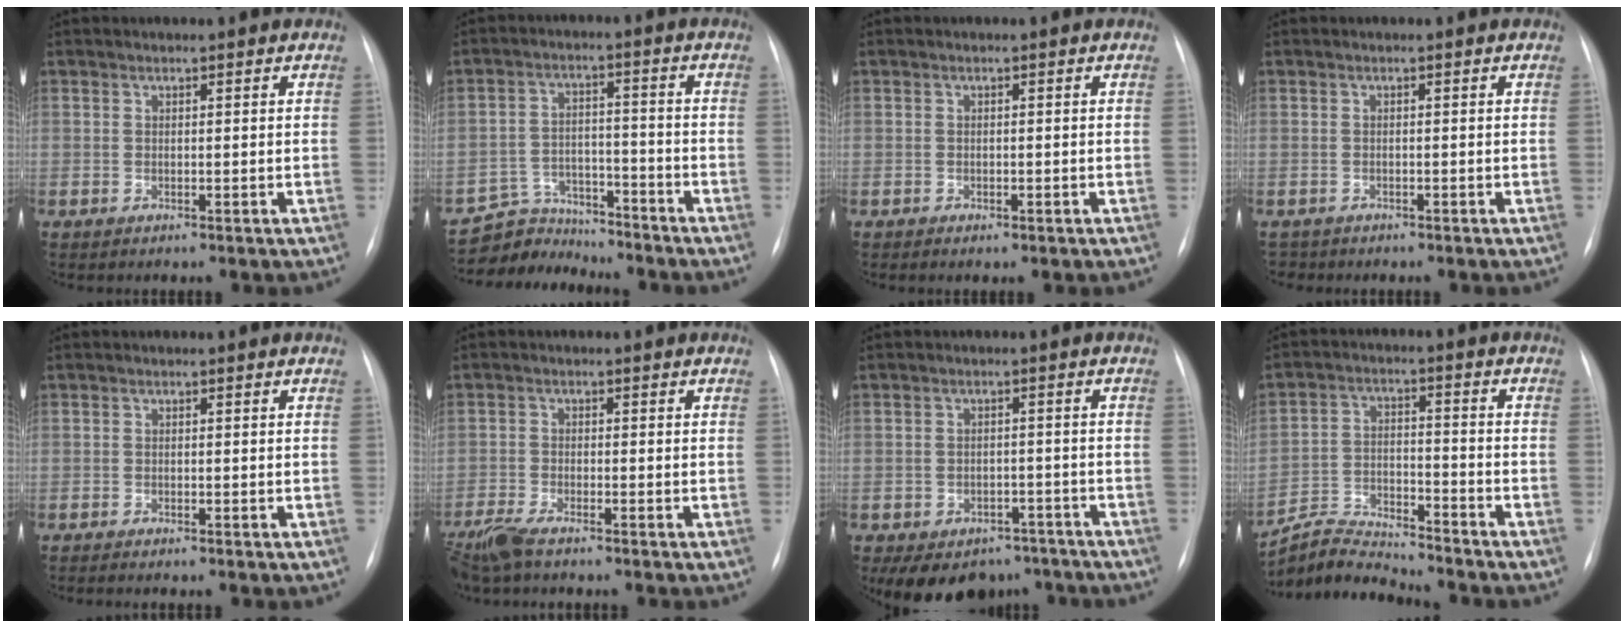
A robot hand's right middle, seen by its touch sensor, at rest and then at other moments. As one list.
[{"total": 7.6, "force": [-7.2, 2.2, -0.8], "torque": [0.015, 0.025, -0.125]}, {"total": 0.8, "force": [-0.5, 0.4, 0.5], "torque": [-0.009, 0.000, -0.005]}, {"total": 1.5, "force": [-1.3, 0.7, -0.2], "torque": [0.001, -0.002, -0.020]}, {"total": 1.8, "force": [-1.5, 0.0, 1.0], "torque": [-0.010, -0.002, -0.017]}, {"total": 5.0, "force": [-4.2, 0.8, 2.7], "torque": [-0.058, -0.017, -0.078]}, {"total": 12.9, "force": [-9.2, 7.9, 4.1], "torque": [-0.080, 0.011, -0.109]}, {"total": 8.7, "force": [-8.7, -0.4, -0.1], "torque": [-0.010, 0.013, -0.160]}]